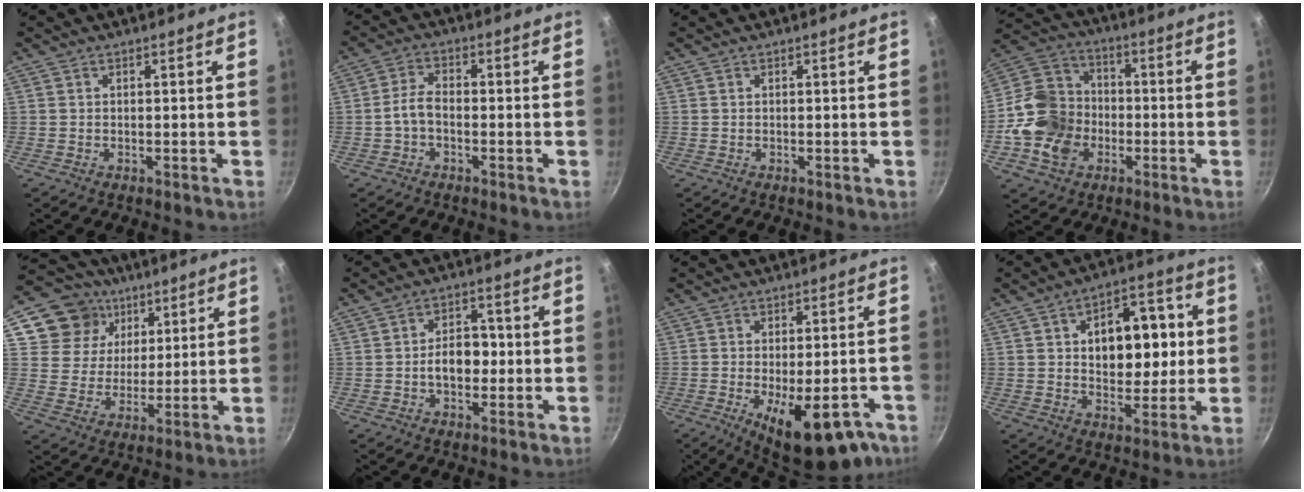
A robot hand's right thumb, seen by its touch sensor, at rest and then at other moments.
{"total": 4.1, "force": [-1.4, 2.4, 3.1], "torque": [-0.058, 0.024, -0.034]}
{"total": 0.0}
{"total": 15.5, "force": [-4.0, 12.6, 8.0], "torque": [-0.132, 0.035, -0.085]}
{"total": 11.8, "force": [5.7, 9.8, 3.4], "torque": [-0.024, -0.019, 0.094]}
{"total": 6.4, "force": [-0.9, 4.3, 4.6], "torque": [-0.039, 0.017, -0.016]}
{"total": 15.3, "force": [-7.1, 6.4, 12.0], "torque": [-0.130, 0.011, -0.089]}
{"total": 15.0, "force": [1.8, 9.5, 11.4], "torque": [-0.115, 0.009, 0.024]}